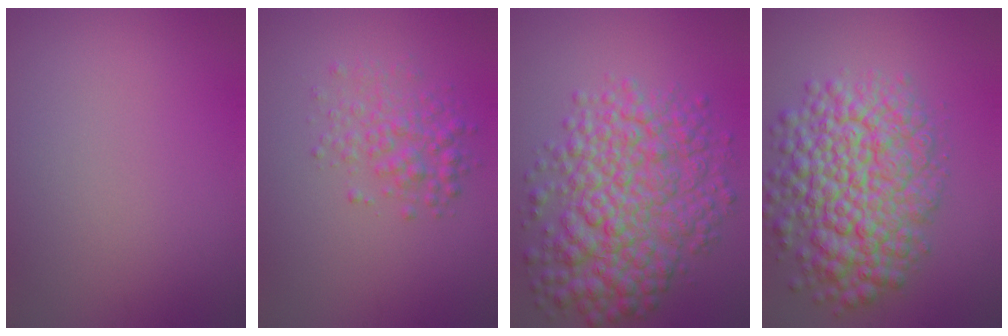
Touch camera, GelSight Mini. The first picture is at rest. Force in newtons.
{"total": 3.0, "press": 3.0, "slide": 0.1}
{"total": 9.0, "press": 9.0, "slide": 0.1}
{"total": 9.6, "press": 9.6, "slide": 0.4}